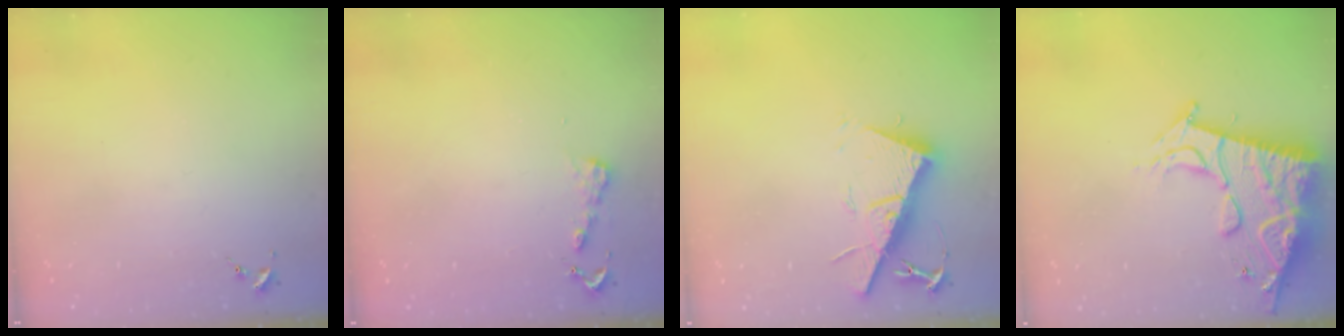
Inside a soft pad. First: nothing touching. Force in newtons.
{"total": 4.6, "press": 4.6, "slide": 0.4}
{"total": 14.3, "press": 14.3, "slide": 0.4}
{"total": 18.9, "press": 18.8, "slide": 1.8}